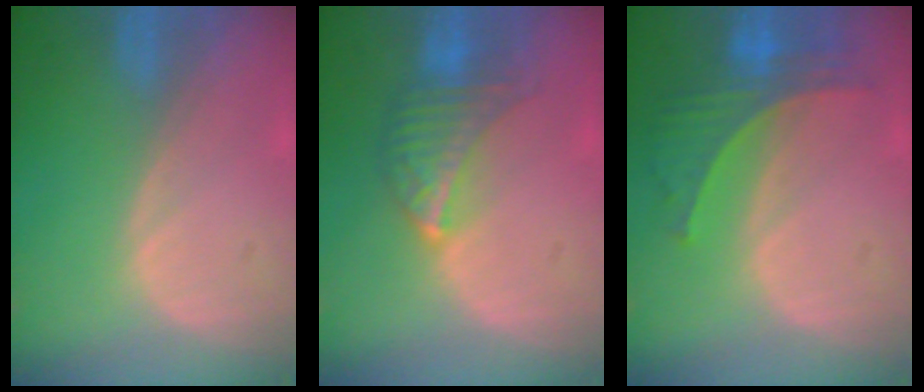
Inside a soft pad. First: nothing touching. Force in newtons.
{"total": 6.8, "press": 6.2, "slide": 2.8}
{"total": 6.2, "press": 6.0, "slide": 1.4}